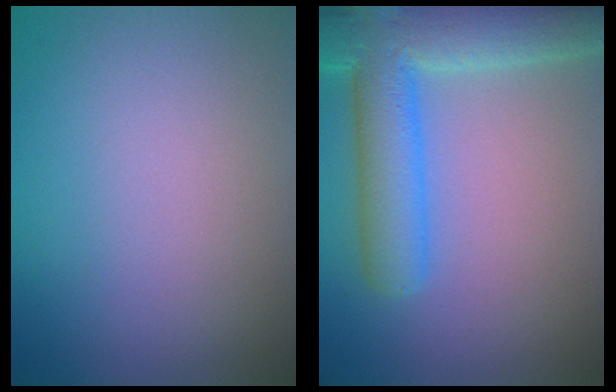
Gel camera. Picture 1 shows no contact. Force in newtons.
{"total": 8.2, "press": 8.2, "slide": 0.5}